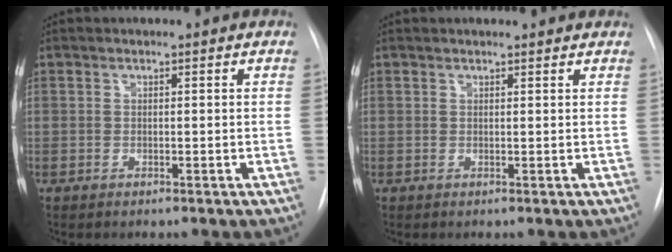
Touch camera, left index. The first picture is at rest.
{"total": 3.7, "force": [3.5, 0.8, 1.1], "torque": [-0.015, 0.019, 0.038]}